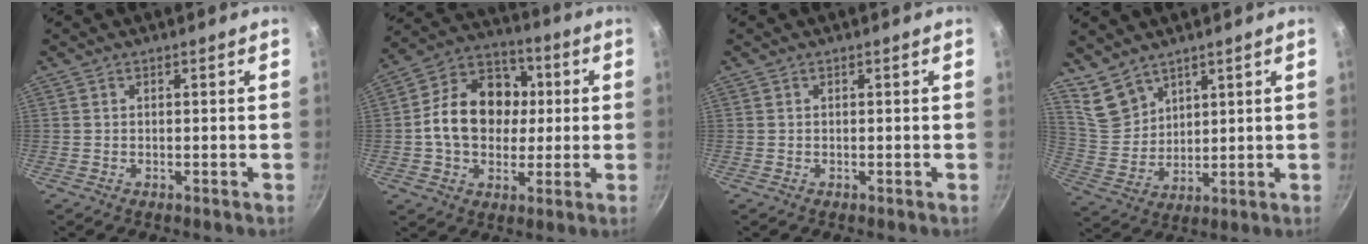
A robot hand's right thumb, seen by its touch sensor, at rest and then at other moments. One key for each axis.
{"total": 16.7, "fx": 0.7, "fy": 13.0, "fz": 10.5, "tx": -0.141, "ty": 0.026, "tz": -0.003}
{"total": 0.0}
{"total": 8.0, "fx": 6.1, "fy": 4.5, "fz": 2.5, "tx": -0.028, "ty": -0.027, "tz": 0.136}